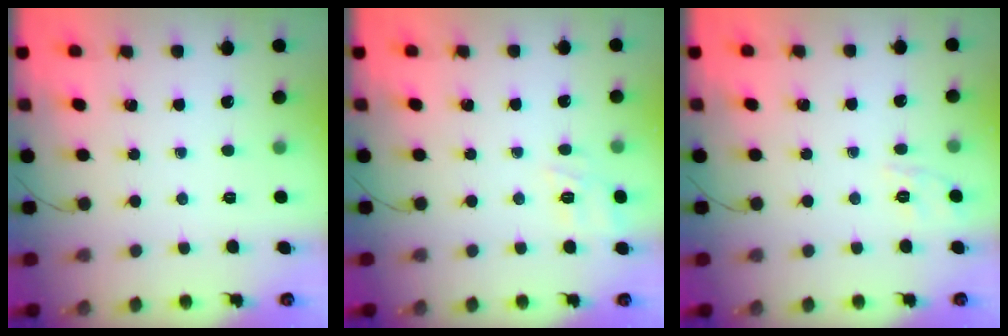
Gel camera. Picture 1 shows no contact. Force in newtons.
{"total": 10.6, "press": 10.5, "slide": 1.6}
{"total": 2.0, "press": 0.7, "slide": 1.9}